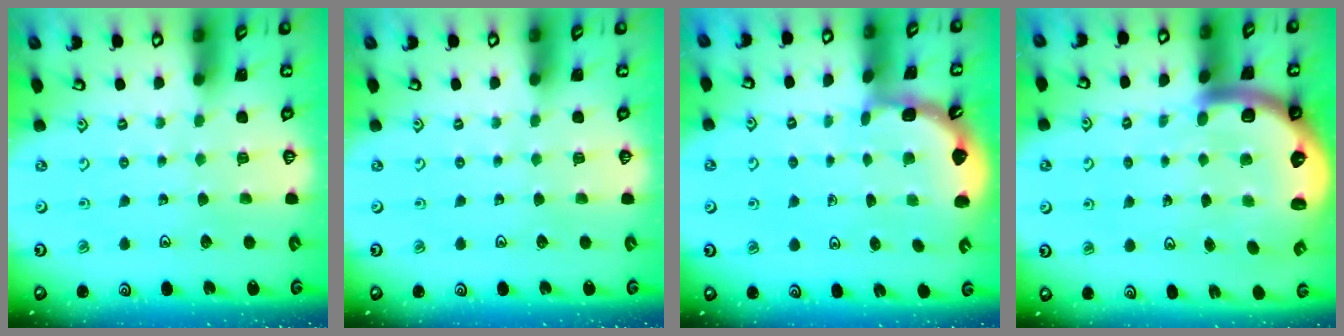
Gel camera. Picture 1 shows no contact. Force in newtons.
{"total": 0.0}
{"total": 1.9, "press": 1.9, "slide": 0.2}
{"total": 7.9, "press": 7.6, "slide": 2.1}